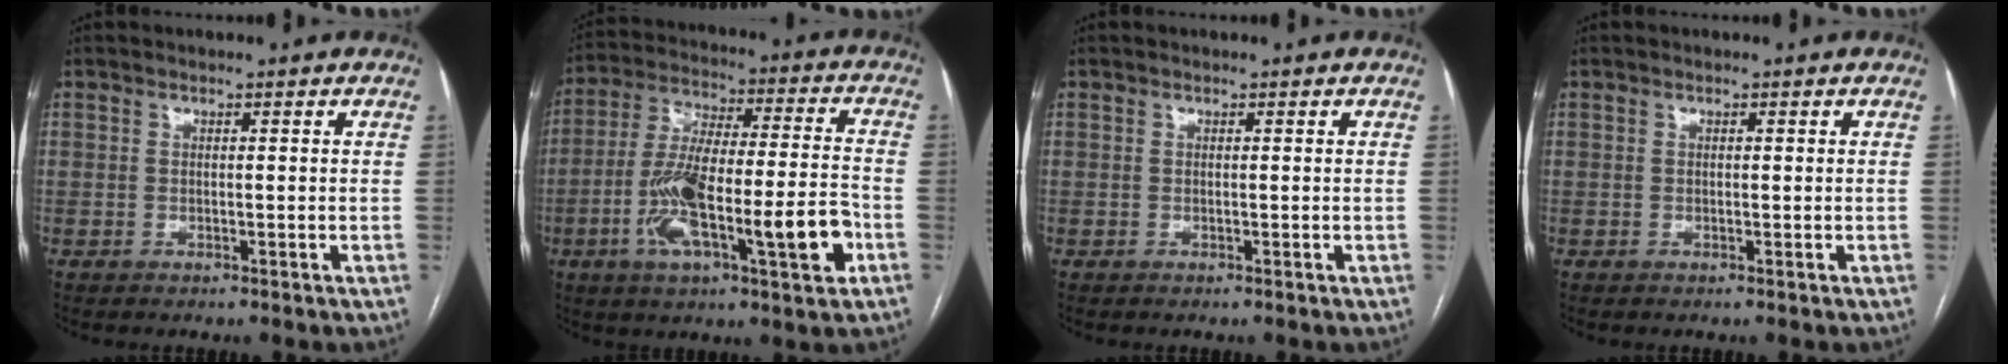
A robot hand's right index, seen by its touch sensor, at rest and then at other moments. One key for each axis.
{"total": 18.7, "fx": -6.0, "fy": 2.9, "fz": 17.4, "tx": -0.295, "ty": 0.009, "tz": -0.096}
{"total": 0.0}
{"total": 0.0}